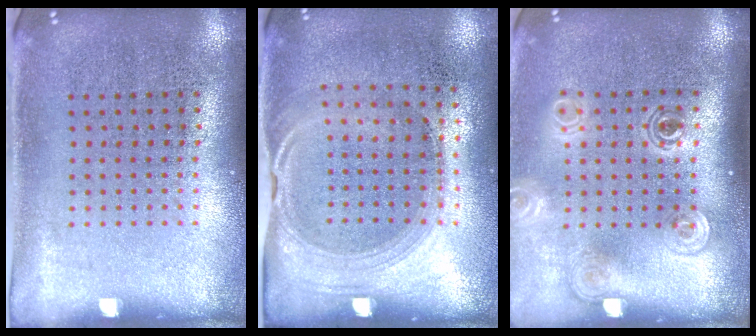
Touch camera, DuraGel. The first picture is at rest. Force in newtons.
{"total": 1.5, "press": 1.2, "slide": 0.8}
{"total": 1.8, "press": 1.4, "slide": 1.2}